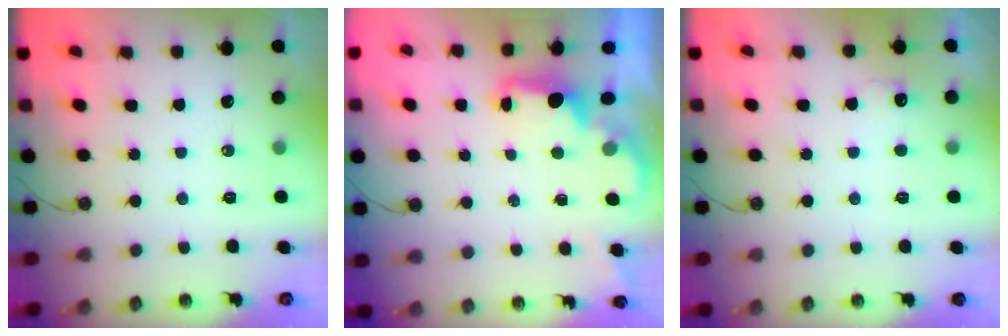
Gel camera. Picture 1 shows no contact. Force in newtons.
{"total": 2.0, "press": 1.9, "slide": 0.8}
{"total": 6.1, "press": 6.0, "slide": 1.0}